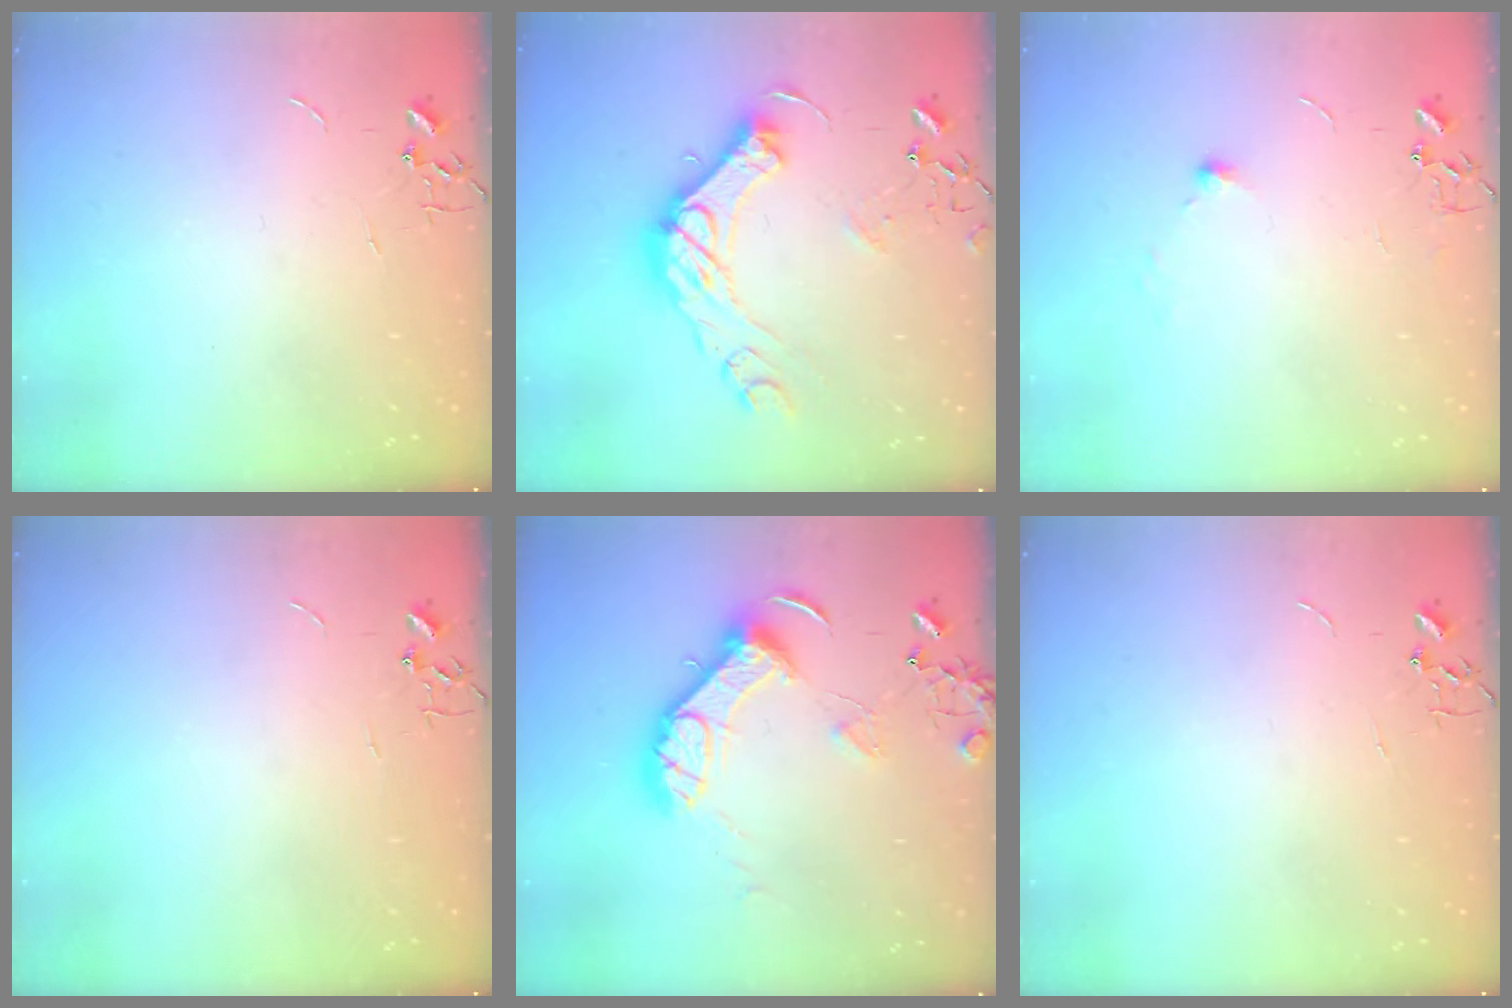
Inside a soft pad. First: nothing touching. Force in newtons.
{"total": 18.8, "press": 18.7, "slide": 1.8}
{"total": 5.5, "press": 5.5, "slide": 0.8}
{"total": 0.0}
{"total": 14.0, "press": 13.9, "slide": 1.0}
{"total": 0.0}